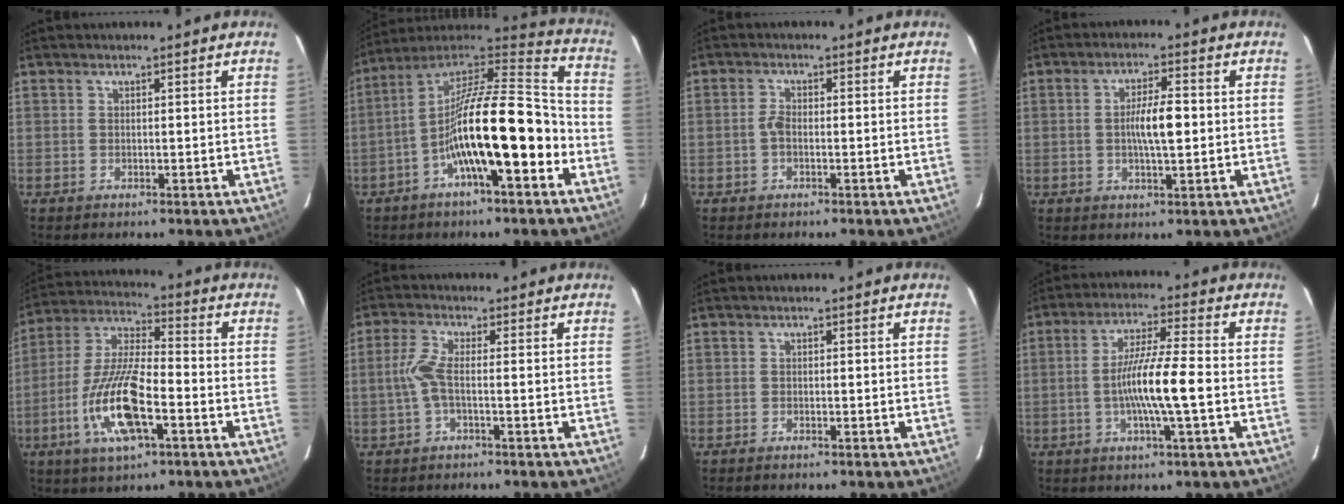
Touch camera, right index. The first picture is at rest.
{"total": 18.9, "force": [-5.8, 3.0, 17.8], "torque": [-0.302, 0.018, -0.098]}
{"total": 1.6, "force": [-0.5, 0.6, 1.4], "torque": [-0.029, 0.004, -0.011]}
{"total": 5.7, "force": [-0.1, 1.0, 5.6], "torque": [-0.101, 0.006, -0.004]}
{"total": 14.4, "force": [-5.2, 3.4, 13.0], "torque": [-0.271, -0.006, -0.095]}
{"total": 3.8, "force": [-0.7, 0.4, 3.7], "torque": [-0.090, 0.005, -0.018]}
{"total": 0.9, "force": [-0.8, 0.1, 0.4], "torque": [-0.011, -0.002, -0.010]}
{"total": 9.6, "force": [-1.8, -0.2, 9.5], "torque": [-0.176, -0.001, -0.039]}